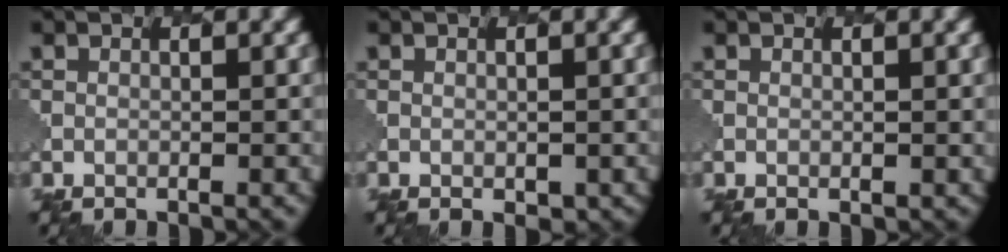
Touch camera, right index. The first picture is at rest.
{"total": 0.6, "force": [-0.2, 0.4, 0.4], "torque": [-0.007, -0.001, 0.004]}
{"total": 0.0}